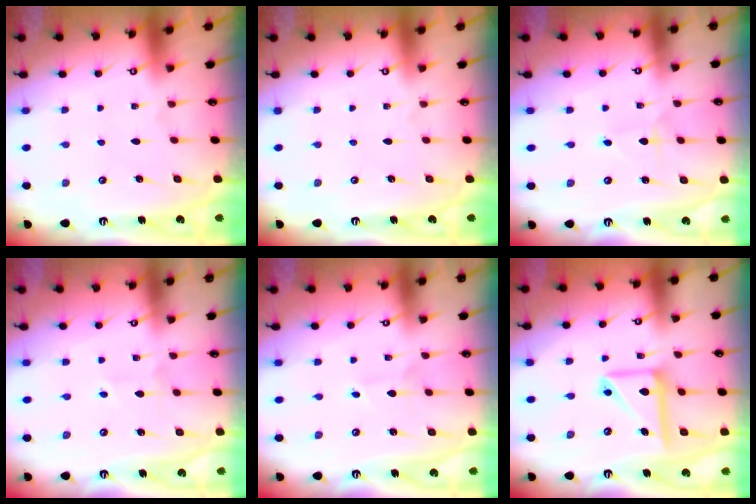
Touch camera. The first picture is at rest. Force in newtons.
{"total": 0.0}
{"total": 1.6, "press": 1.6, "slide": 0.2}
{"total": 2.5, "press": 2.4, "slide": 0.6}
{"total": 1.6, "press": 1.5, "slide": 0.1}
{"total": 13.8, "press": 13.7, "slide": 1.7}